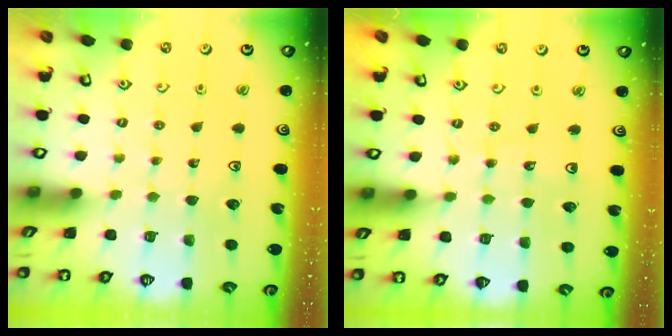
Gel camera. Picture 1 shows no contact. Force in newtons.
{"total": 7.0, "press": 6.4, "slide": 2.9}